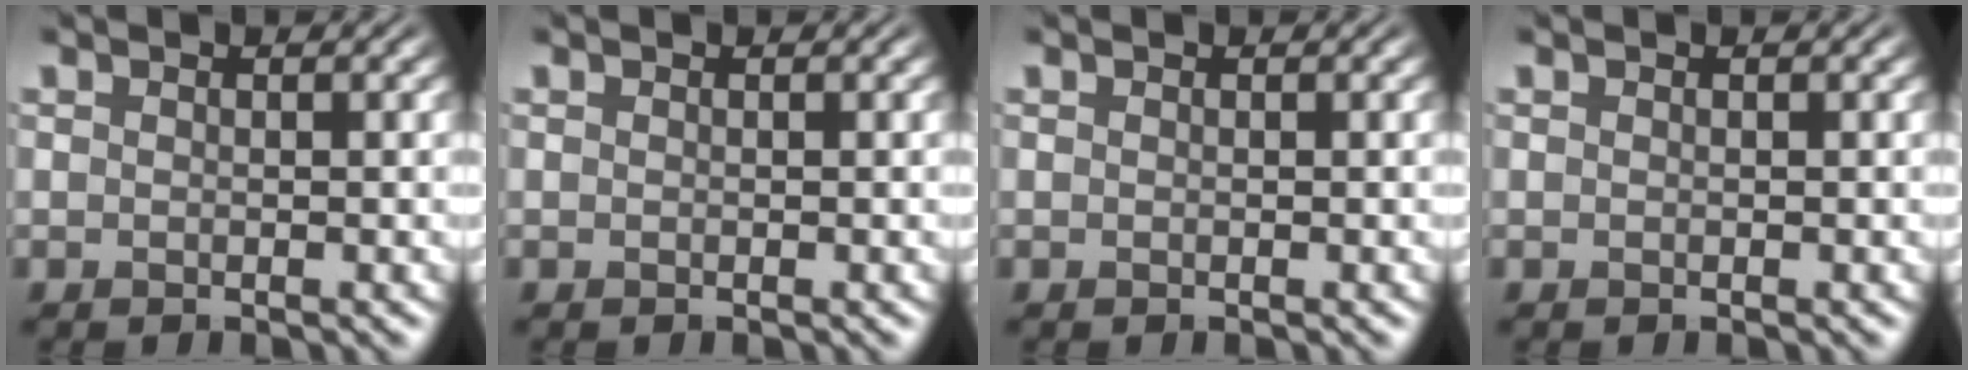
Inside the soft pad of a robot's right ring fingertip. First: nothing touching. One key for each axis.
{"total": 0.0}
{"total": 0.0}
{"total": 0.0}